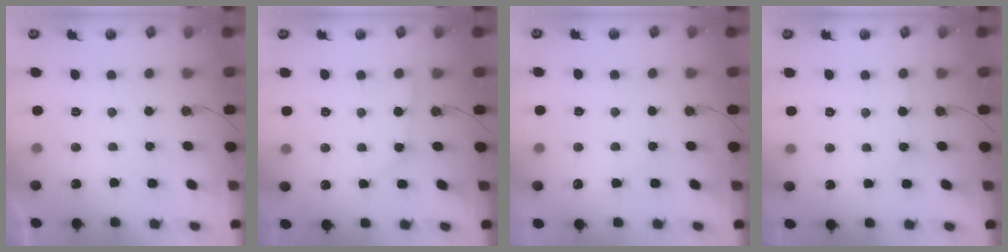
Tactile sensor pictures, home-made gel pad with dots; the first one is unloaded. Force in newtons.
{"total": 1.9, "press": 1.9, "slide": 0.2}
{"total": 3.6, "press": 3.6, "slide": 0.4}
{"total": 2.4, "press": 2.4, "slide": 0.3}